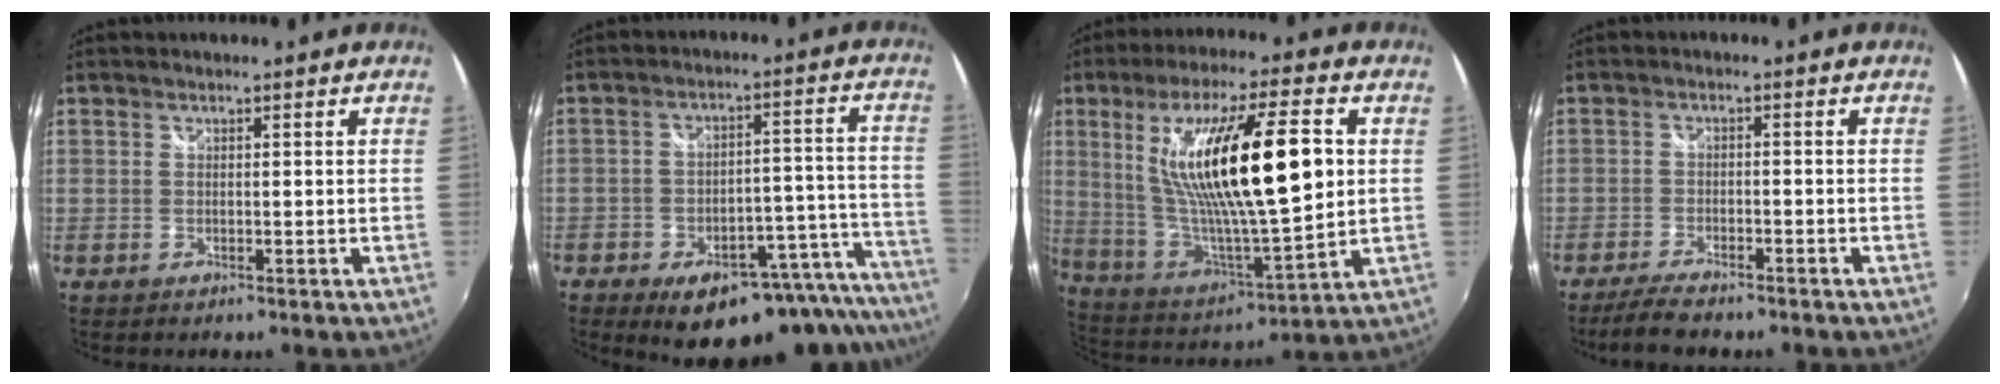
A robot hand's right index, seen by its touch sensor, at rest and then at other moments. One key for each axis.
{"total": 21.3, "fx": -17.1, "fy": 7.5, "fz": 10.4, "tx": -0.111, "ty": 0.020, "tz": -0.210}
{"total": 24.2, "fx": 5.1, "fy": 5.2, "fz": 23.0, "tx": -0.410, "ty": -0.002, "tz": 0.103}
{"total": 6.2, "fx": -5.3, "fy": 1.4, "fz": 3.0, "tx": -0.080, "ty": -0.012, "tz": -0.093}